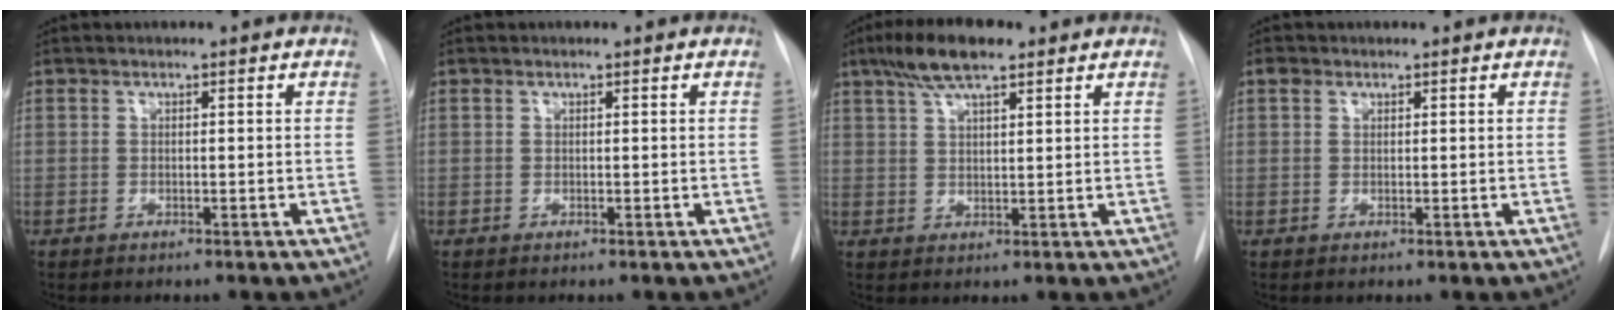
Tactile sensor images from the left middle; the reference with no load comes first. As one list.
[{"total": 0.0}, {"total": 7.6, "force": [5.1, 1.7, 5.3], "torque": [-0.109, 0.017, 0.092]}, {"total": 1.1, "force": [0.7, 0.9, 0.3], "torque": [-0.006, 0.010, 0.011]}]